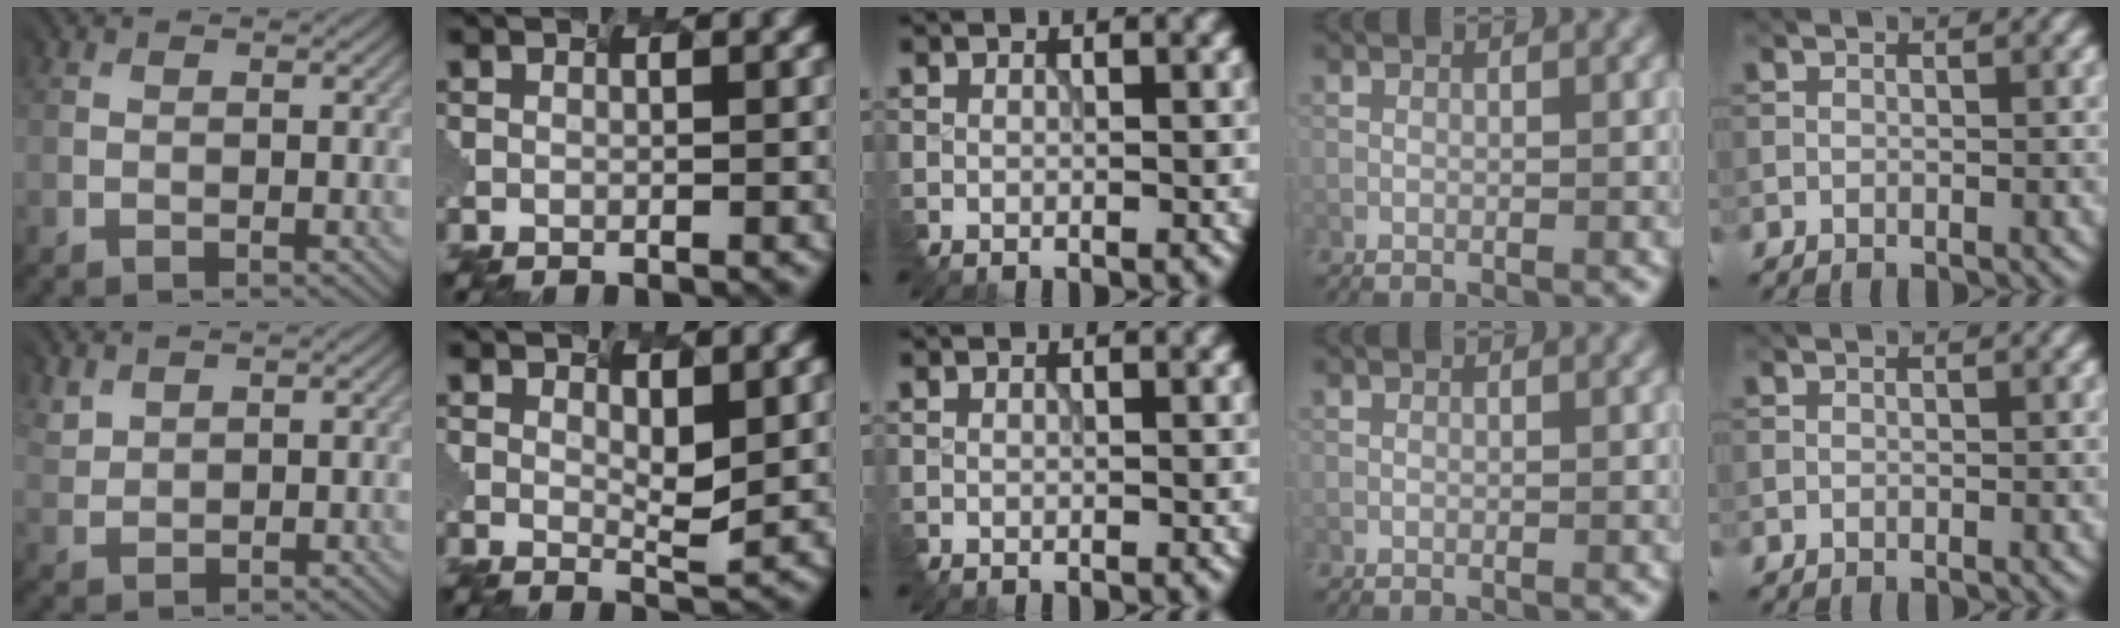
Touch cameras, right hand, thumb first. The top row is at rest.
{"thumb": {"total": 2.4, "force": [2.2, 0.7, -0.6], "torque": [-0.005, 0.002, 0.049]}, "index": {"total": 1.0, "force": [0.0, -1.0, 0.2], "torque": [-0.034, -0.023, 0.034]}}